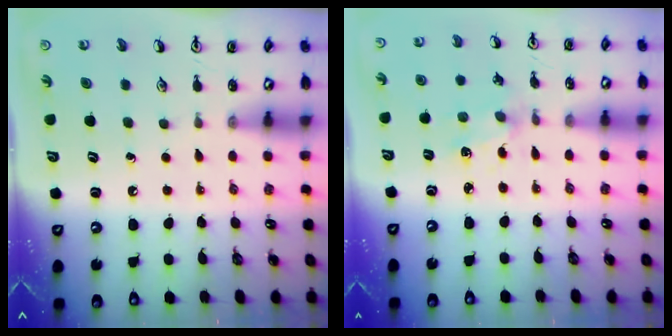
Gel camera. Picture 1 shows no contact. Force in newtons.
{"total": 2.3, "press": 2.3, "slide": 0.5}